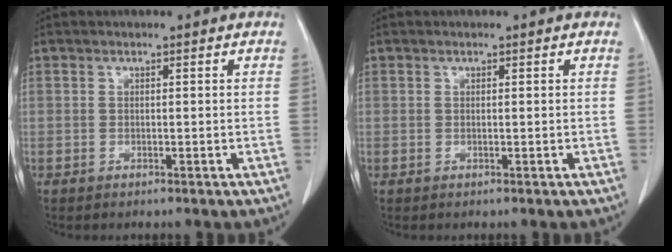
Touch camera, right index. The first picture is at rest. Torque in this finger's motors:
{"motor_torque": [0.00, 0.03, 0.00, -0.01]}